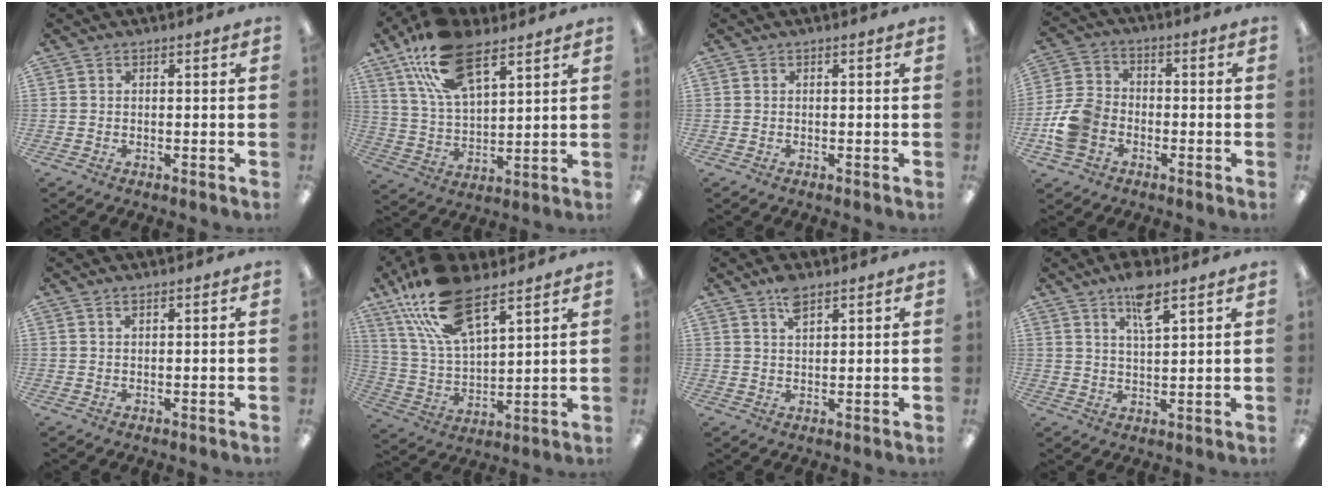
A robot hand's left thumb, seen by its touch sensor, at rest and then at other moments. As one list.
[{"total": 18.1, "force": [10.9, 8.5, 11.7], "torque": [-0.230, -0.027, 0.194]}, {"total": 0.0}, {"total": 9.8, "force": [-3.4, 7.5, 5.4], "torque": [-0.115, 0.029, -0.061]}, {"total": 0.9, "force": [0.6, 0.3, 0.6], "torque": [-0.014, 0.001, 0.011]}, {"total": 19.0, "force": [12.3, 7.9, 12.1], "torque": [-0.262, -0.042, 0.217]}, {"total": 4.3, "force": [2.9, 1.7, 2.7], "torque": [-0.053, -0.002, 0.051]}, {"total": 6.7, "force": [4.6, 1.6, 4.5], "torque": [-0.078, -0.017, 0.076]}]